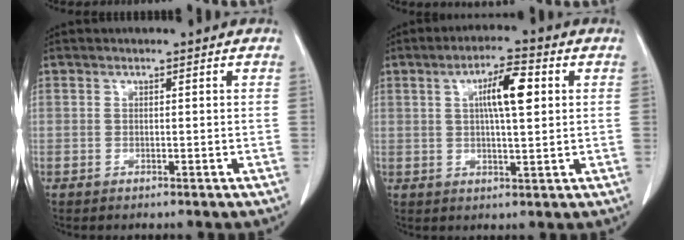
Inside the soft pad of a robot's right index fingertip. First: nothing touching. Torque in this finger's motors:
{"motor_torque": [0.40, 0.35, 0.23, 0.07]}